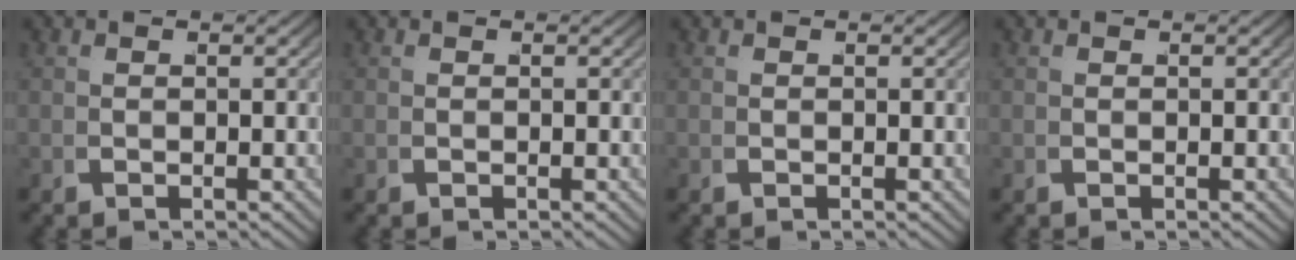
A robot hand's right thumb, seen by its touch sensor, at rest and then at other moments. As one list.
[{"total": 0.0}, {"total": 0.0}, {"total": 0.0}]